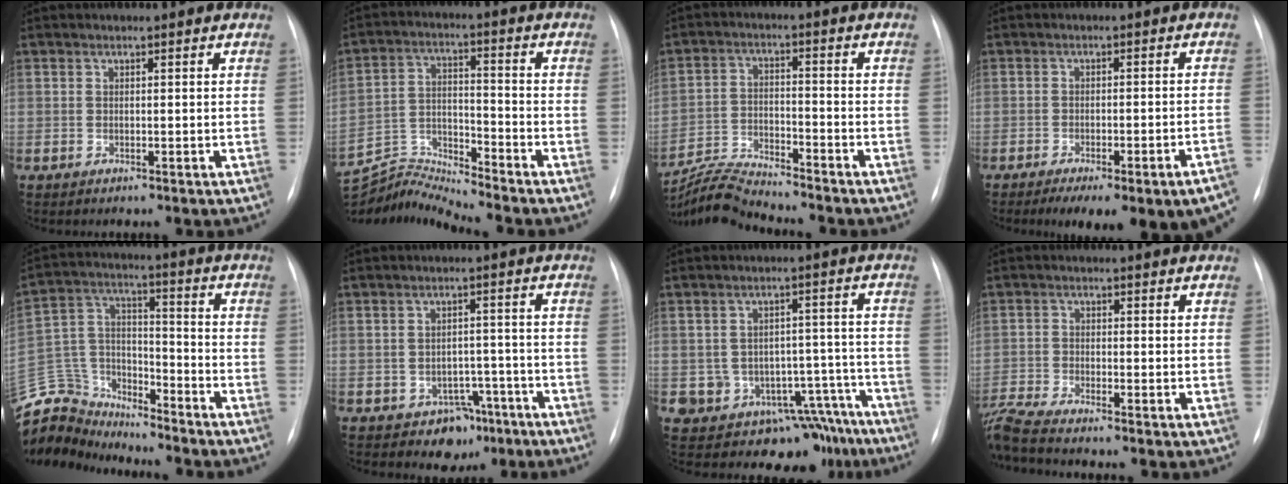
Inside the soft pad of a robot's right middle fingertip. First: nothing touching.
{"total": 10.0, "force": [-9.8, -2.2, -0.4], "torque": [-0.004, 0.026, -0.186]}
{"total": 7.7, "force": [-7.6, -0.9, 0.8], "torque": [-0.024, -0.006, -0.142]}
{"total": 16.0, "force": [-12.0, 2.8, 10.2], "torque": [-0.089, 0.010, -0.147]}
{"total": 14.2, "force": [-13.8, 3.6, 0.7], "torque": [-0.024, 0.056, -0.252]}
{"total": 5.2, "force": [-3.2, 3.9, 1.1], "torque": [0.002, 0.019, -0.035]}
{"total": 12.8, "force": [-9.2, 8.5, 2.5], "torque": [-0.005, 0.058, -0.108]}
{"total": 7.2, "force": [-6.7, -1.1, 2.5], "torque": [-0.067, -0.011, -0.129]}